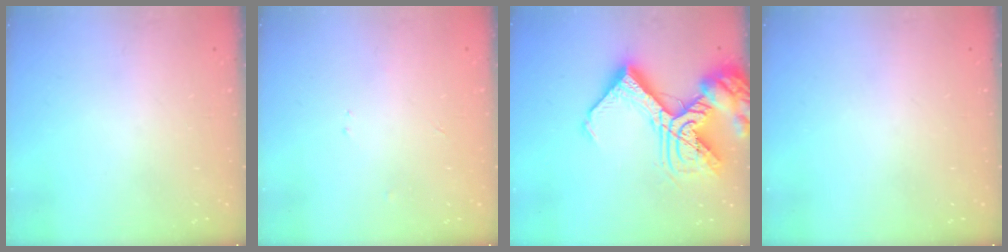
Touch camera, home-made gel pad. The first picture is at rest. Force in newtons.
{"total": 2.4, "press": 2.4, "slide": 0.3}
{"total": 24.6, "press": 24.4, "slide": 3.2}
{"total": 0.0}